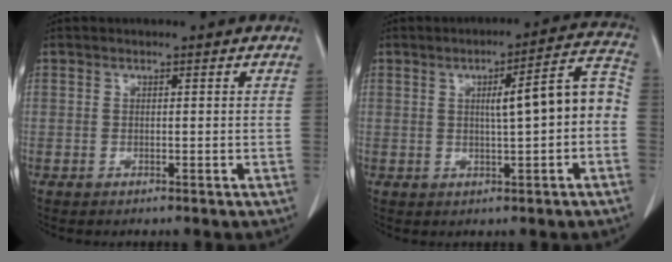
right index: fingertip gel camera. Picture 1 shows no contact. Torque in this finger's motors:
{"motor_torque": [1.10, -0.09, 0.56, 0.08]}